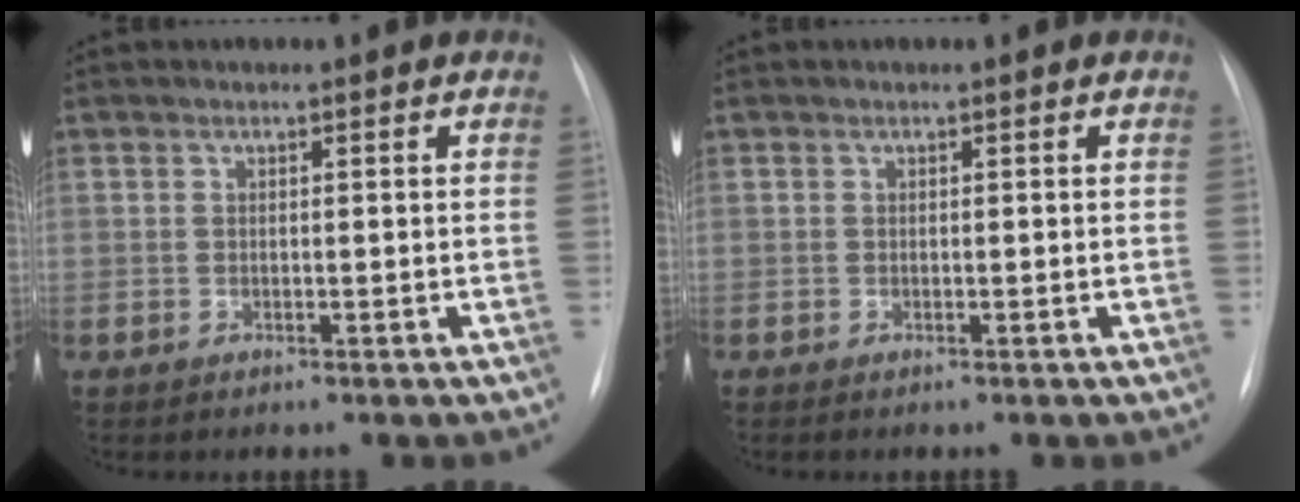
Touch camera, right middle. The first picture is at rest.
{"total": 0.0}